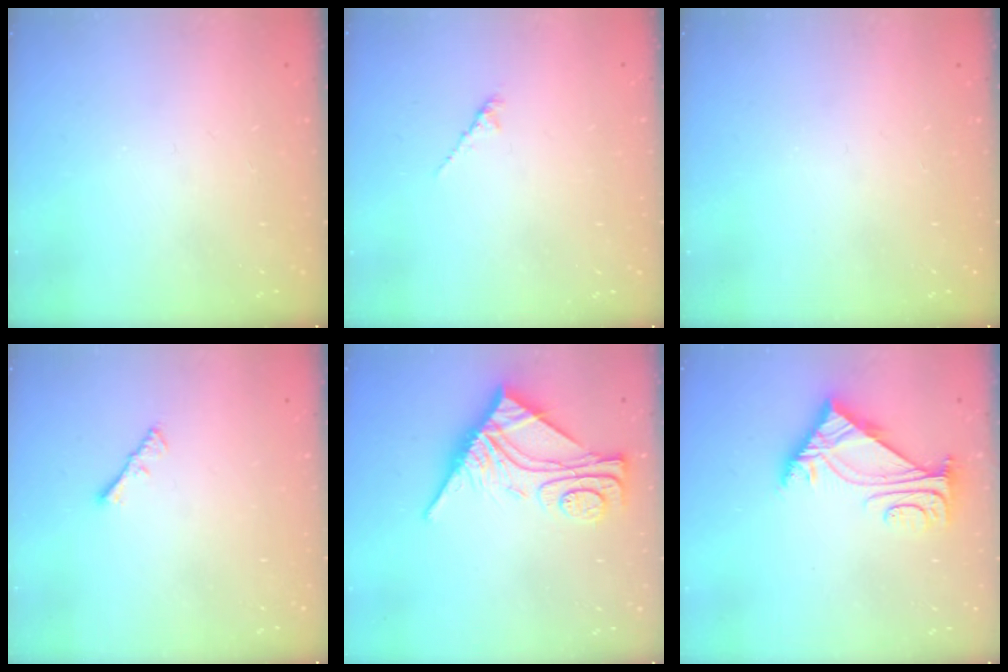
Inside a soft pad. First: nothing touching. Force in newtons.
{"total": 2.0, "press": 2.0, "slide": 0.6}
{"total": 0.0}
{"total": 1.3, "press": 1.2, "slide": 0.4}
{"total": 11.3, "press": 11.2, "slide": 1.4}
{"total": 6.1, "press": 6.0, "slide": 1.1}